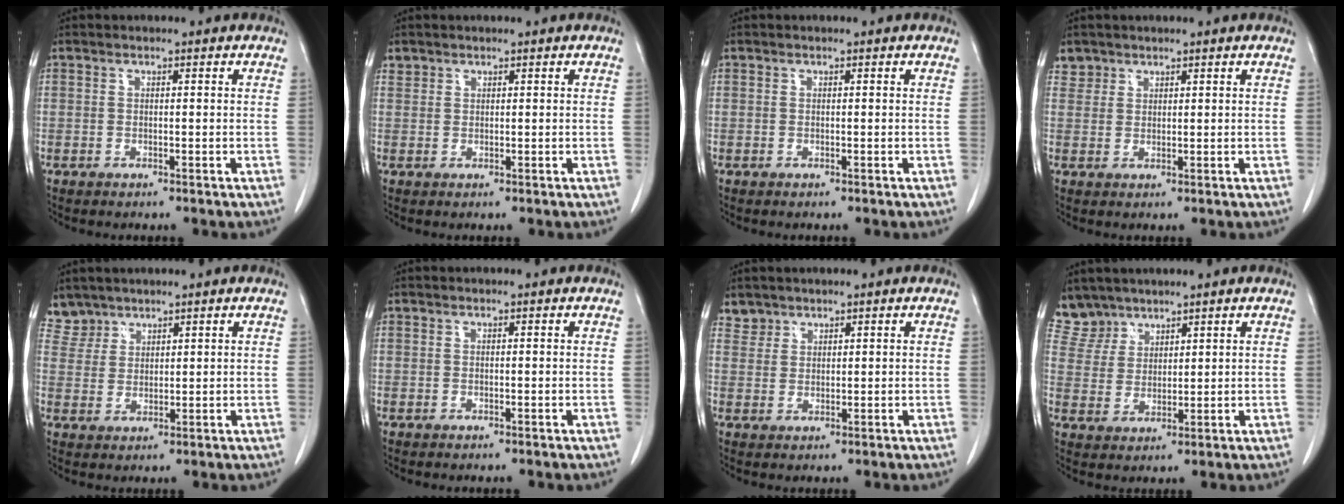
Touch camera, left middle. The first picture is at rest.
{"total": 1.0, "force": [0.8, 0.6, -0.1], "torque": [0.006, 0.006, 0.014]}
{"total": 0.0}
{"total": 2.1, "force": [1.6, 1.3, -0.4], "torque": [0.015, 0.006, 0.027]}
{"total": 4.0, "force": [3.5, 1.8, -0.6], "torque": [0.018, 0.006, 0.073]}
{"total": 0.0}
{"total": 2.2, "force": [1.9, 1.2, -0.4], "torque": [0.015, 0.007, 0.032]}
{"total": 5.2, "force": [4.6, 2.3, -0.5], "torque": [0.012, 0.002, 0.101]}